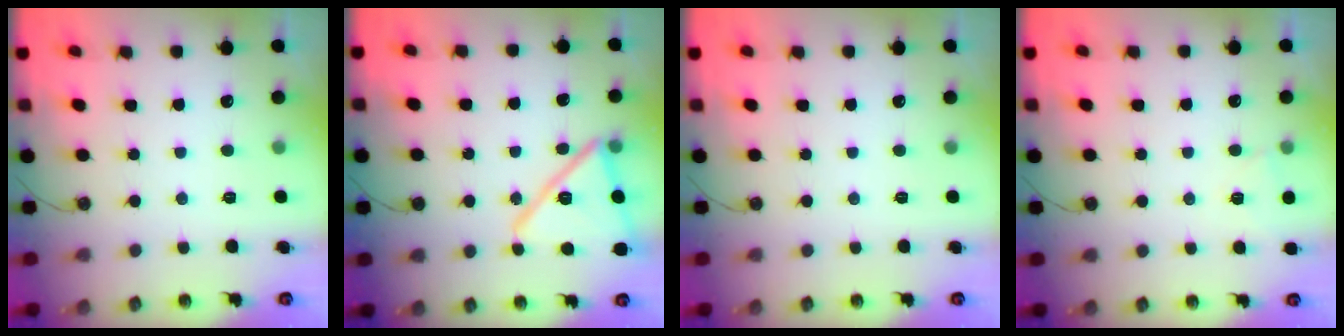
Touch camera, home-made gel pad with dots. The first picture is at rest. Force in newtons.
{"total": 16.5, "press": 16.4, "slide": 1.0}
{"total": 0.0}
{"total": 3.7, "press": 3.4, "slide": 1.5}